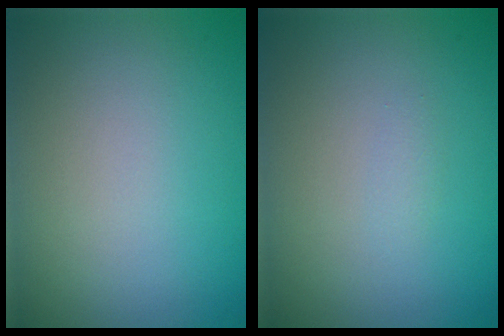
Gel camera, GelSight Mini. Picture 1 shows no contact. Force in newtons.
{"total": 0.6, "press": 0.6, "slide": 0.0}